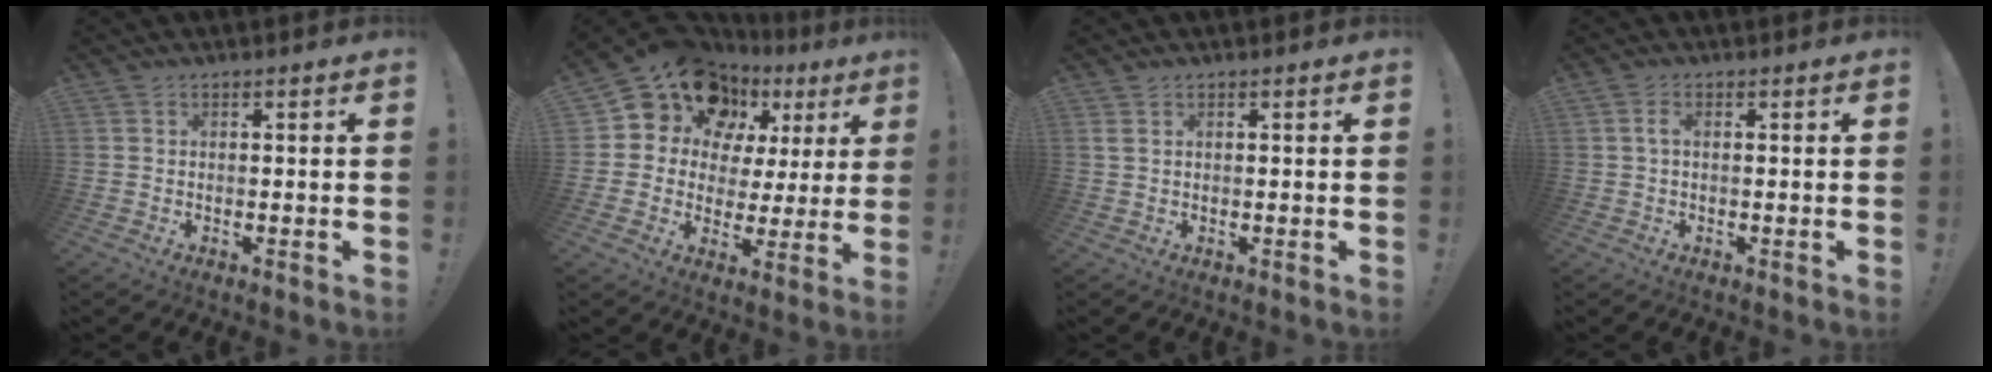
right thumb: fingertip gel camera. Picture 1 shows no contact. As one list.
[{"total": 15.7, "force": [10.9, 9.8, 5.6], "torque": [-0.093, -0.081, 0.208]}, {"total": 0.9, "force": [0.5, 0.4, 0.6], "torque": [-0.020, 0.004, 0.012]}, {"total": 2.4, "force": [0.4, 1.1, 2.1], "torque": [-0.035, 0.004, 0.006]}]